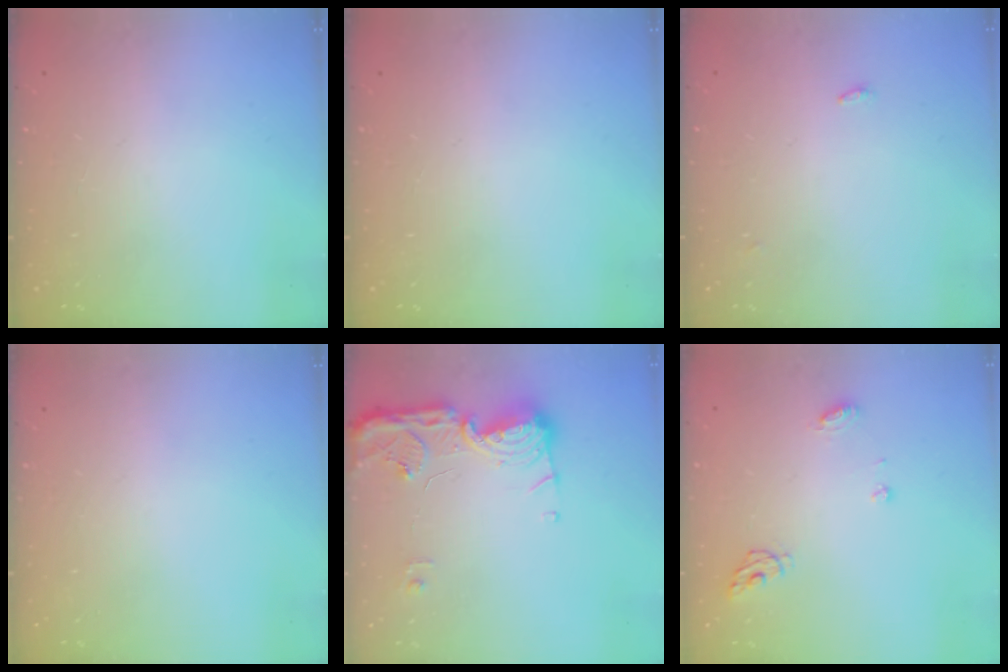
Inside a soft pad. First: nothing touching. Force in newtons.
{"total": 0.0}
{"total": 6.3, "press": 2.7, "slide": 5.7}
{"total": 0.0}
{"total": 15.0, "press": 14.9, "slide": 0.8}
{"total": 6.0, "press": 6.0, "slide": 0.7}